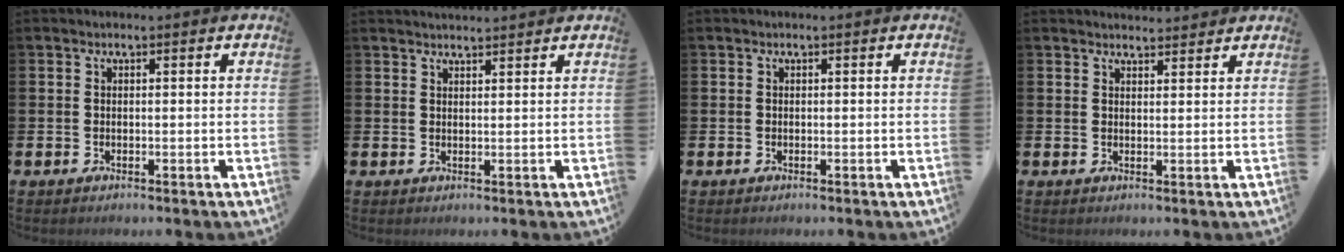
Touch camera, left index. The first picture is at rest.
{"total": 2.1, "force": [2.1, 0.2, 0.2], "torque": [0.010, -0.013, 0.034]}
{"total": 0.0}
{"total": 2.4, "force": [2.4, 0.3, -0.1], "torque": [0.013, -0.018, 0.040]}